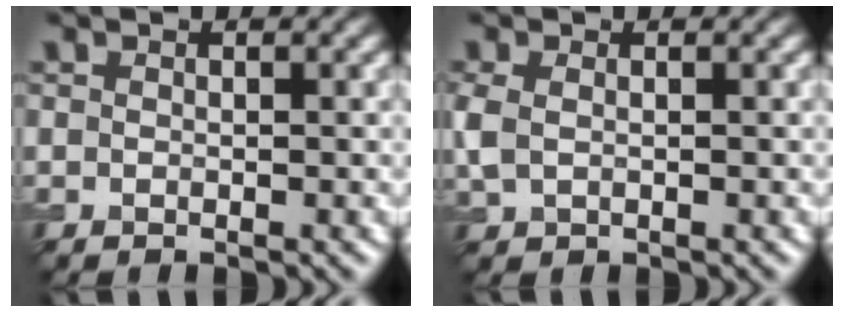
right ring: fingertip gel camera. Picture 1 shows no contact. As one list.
[{"total": 2.0, "force": [0.1, 1.5, 1.3], "torque": [-0.037, 0.000, 0.002]}]